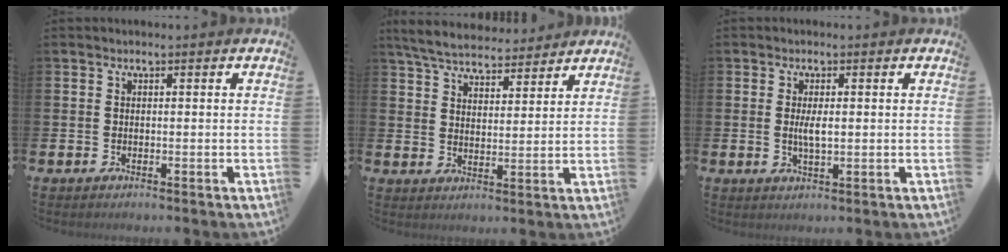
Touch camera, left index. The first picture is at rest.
{"total": 5.8, "force": [5.6, 1.1, 1.0], "torque": [-0.050, -0.026, 0.101]}
{"total": 2.7, "force": [0.3, 0.9, 2.5], "torque": [-0.040, -0.001, 0.001]}